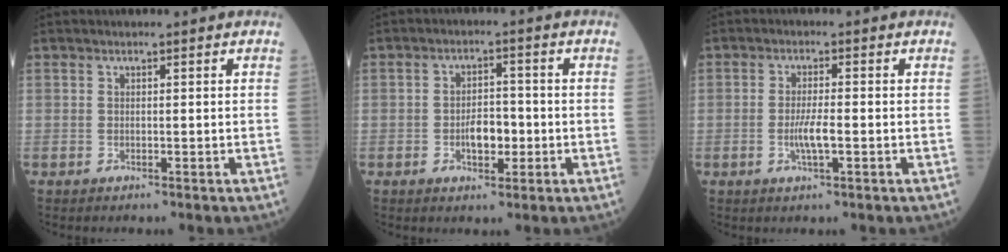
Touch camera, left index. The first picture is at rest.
{"total": 4.6, "force": [-1.2, 2.3, 3.8], "torque": [-0.065, 0.007, -0.019]}
{"total": 3.6, "force": [-0.9, 0.5, 3.5], "torque": [-0.072, -0.003, -0.018]}